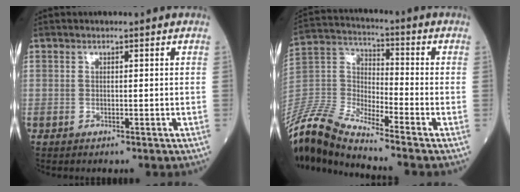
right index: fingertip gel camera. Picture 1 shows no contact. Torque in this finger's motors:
{"motor_torque": [-0.01, -0.15, 0.12, 0.02]}